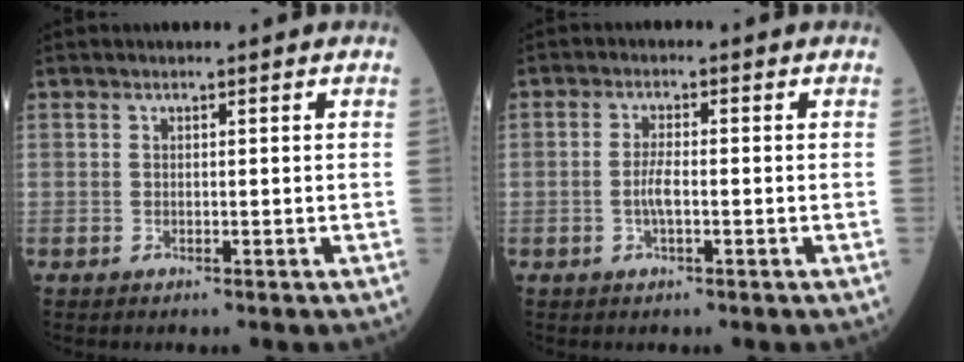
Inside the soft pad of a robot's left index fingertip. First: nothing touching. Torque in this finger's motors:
{"motor_torque": [-0.02, 0.09, 0.06, 0.02]}